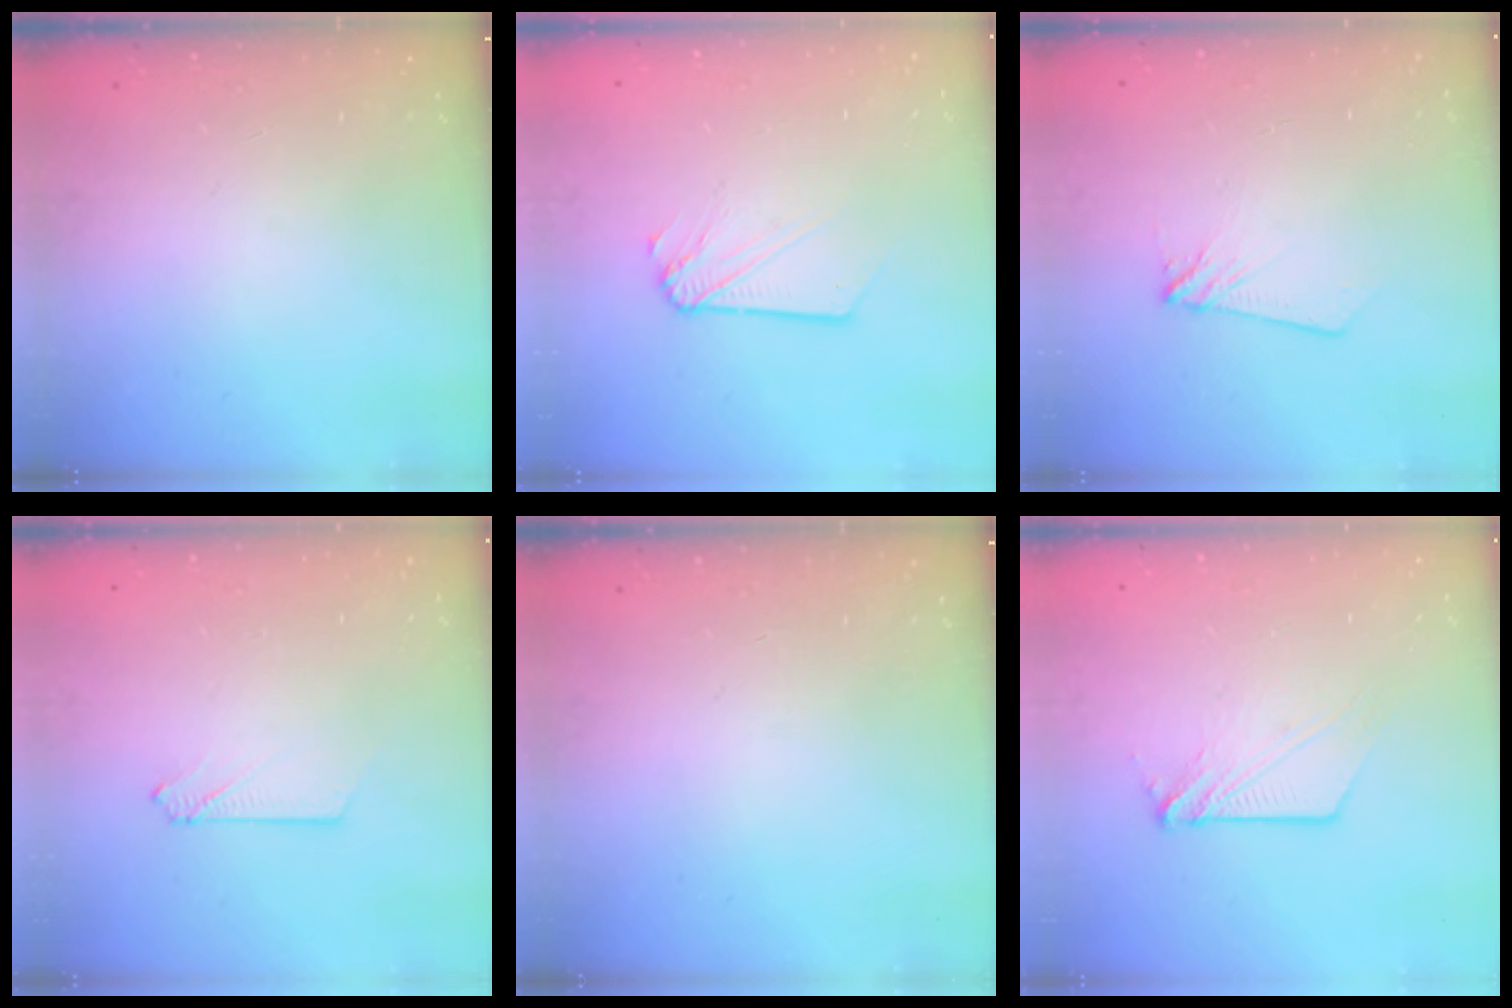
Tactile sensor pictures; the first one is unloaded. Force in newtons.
{"total": 3.7, "press": 3.6, "slide": 0.6}
{"total": 4.6, "press": 4.6, "slide": 0.5}
{"total": 2.6, "press": 2.6, "slide": 0.3}
{"total": 0.0}
{"total": 7.4, "press": 7.4, "slide": 0.5}